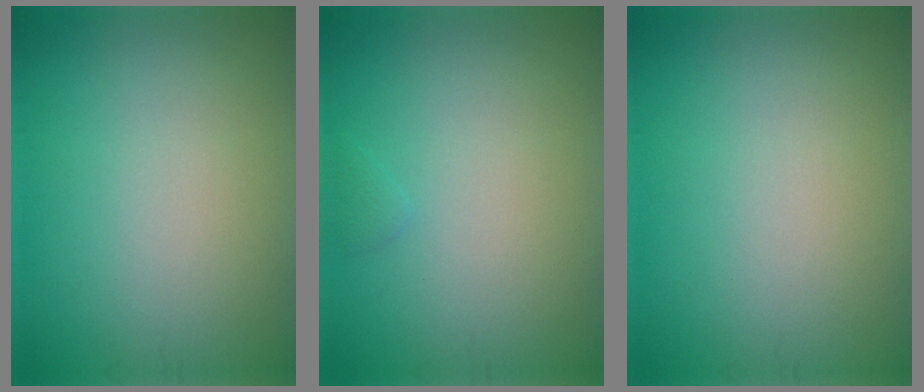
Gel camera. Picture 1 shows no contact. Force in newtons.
{"total": 0.5, "press": 0.5, "slide": 0.0}
{"total": 0.0}